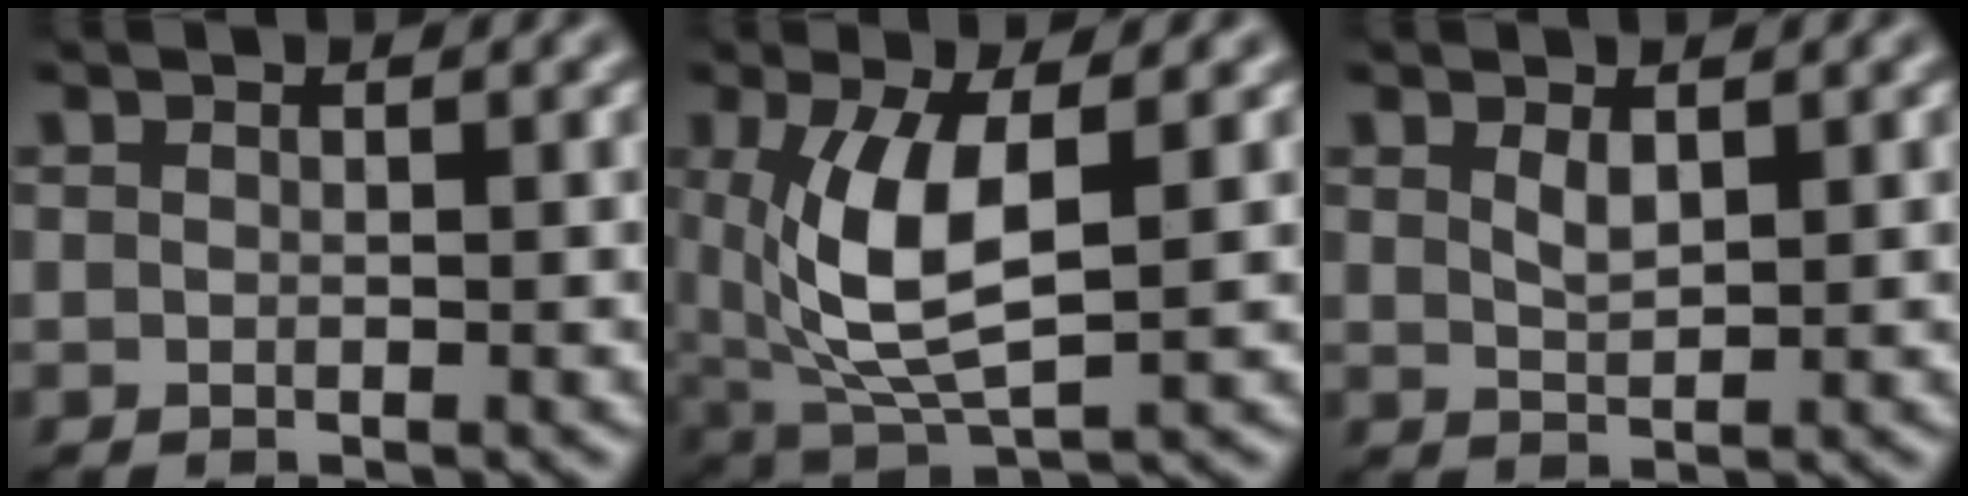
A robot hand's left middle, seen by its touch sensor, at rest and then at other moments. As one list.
[{"total": 7.1, "force": [1.2, 2.6, 6.4], "torque": [-0.141, -0.012, 0.028]}, {"total": 1.3, "force": [0.8, 0.5, 1.0], "torque": [-0.023, -0.002, 0.017]}]